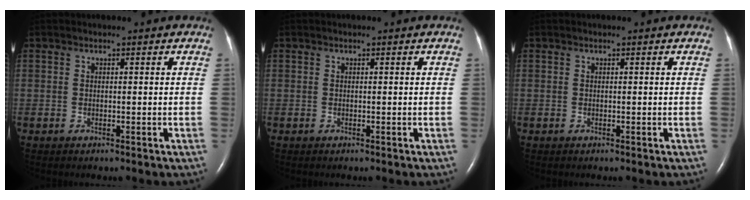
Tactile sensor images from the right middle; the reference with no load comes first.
{"total": 0.0}
{"total": 0.0}